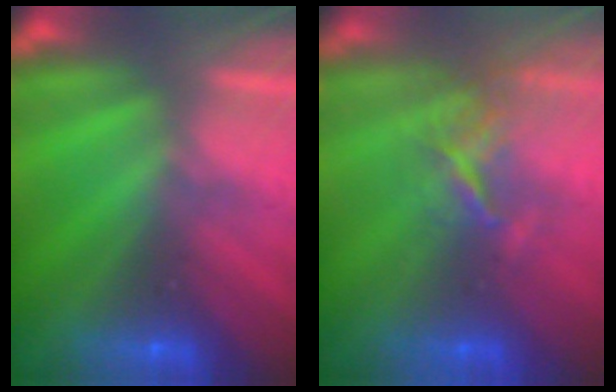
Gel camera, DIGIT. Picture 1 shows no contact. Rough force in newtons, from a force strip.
{"total": 3.6}